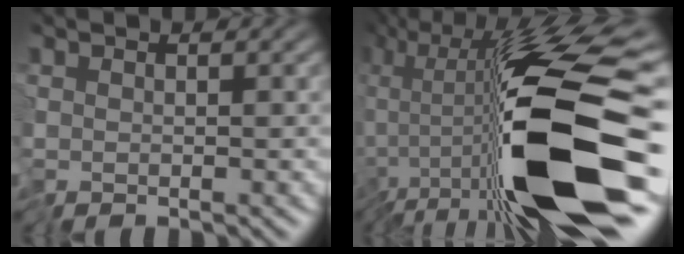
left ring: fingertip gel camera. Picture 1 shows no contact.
{"total": 15.9, "force": [-6.0, 3.6, 14.3], "torque": [-0.243, 0.007, -0.114]}